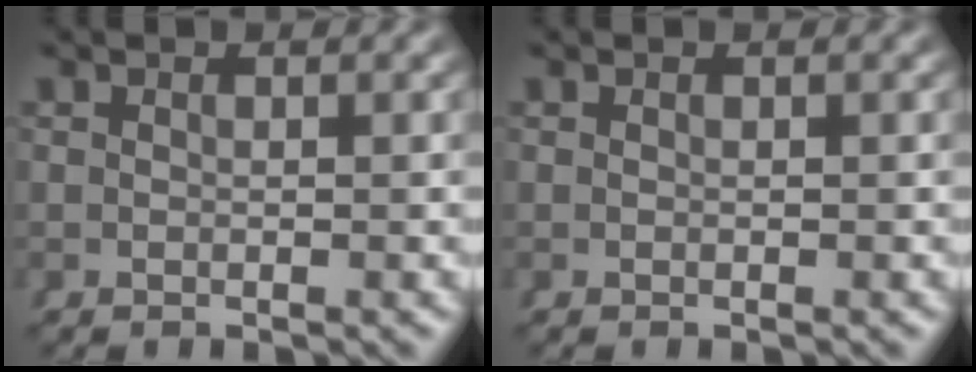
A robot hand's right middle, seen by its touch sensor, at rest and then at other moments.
{"total": 0.0}